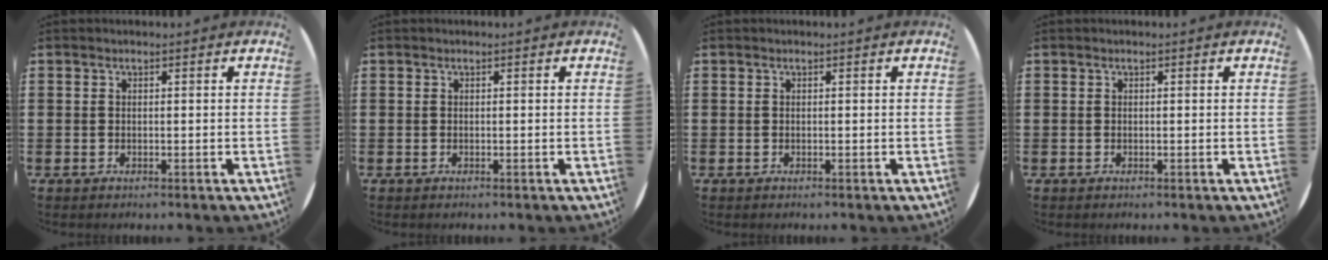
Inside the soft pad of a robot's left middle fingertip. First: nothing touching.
{"total": 0.0}
{"total": 0.0}
{"total": 0.0}